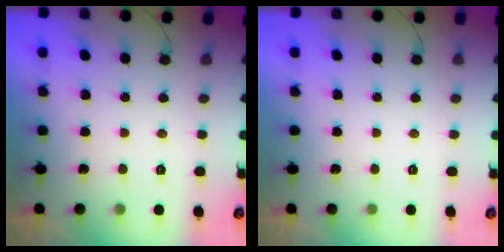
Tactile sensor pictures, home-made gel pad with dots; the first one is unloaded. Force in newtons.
{"total": 0.0}